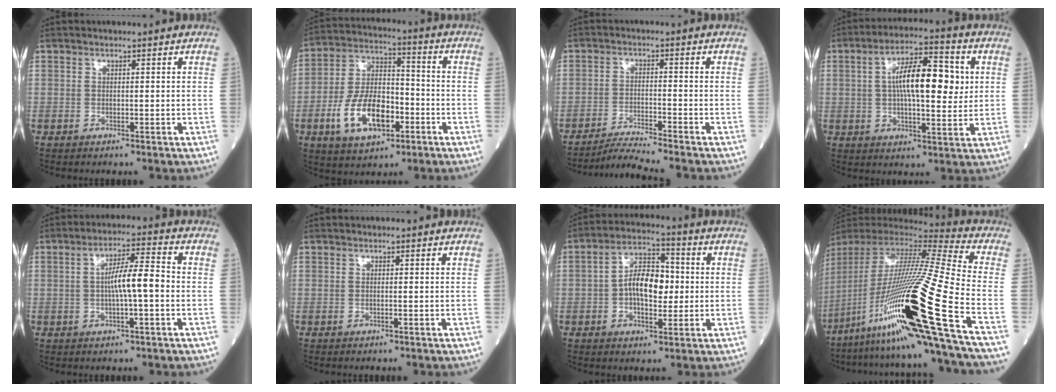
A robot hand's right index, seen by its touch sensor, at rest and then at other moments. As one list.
[{"total": 13.1, "force": [-4.9, 6.4, 10.4], "torque": [-0.207, 0.010, -0.084]}, {"total": 5.7, "force": [-5.2, -1.8, 1.6], "torque": [-0.032, -0.021, -0.091]}, {"total": 12.1, "force": [2.1, 3.6, 11.3], "torque": [-0.191, 0.023, 0.026]}, {"total": 7.0, "force": [-0.5, 0.7, 7.0], "torque": [-0.121, 0.011, -0.013]}, {"total": 0.0}, {"total": 8.9, "force": [-0.2, 4.2, 7.9], "torque": [-0.145, 0.019, -0.006]}, {"total": 31.5, "force": [-13.8, -0.4, 28.3], "torque": [-0.510, -0.052, -0.253]}]